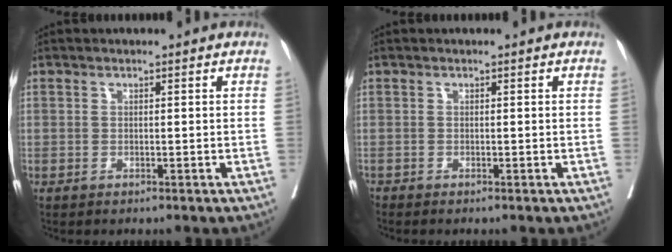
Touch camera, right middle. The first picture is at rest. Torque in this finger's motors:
{"motor_torque": [0.12, -0.11, 0.07, 0.07]}